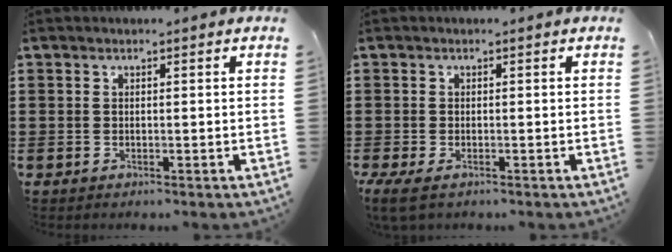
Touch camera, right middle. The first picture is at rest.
{"total": 1.3, "force": [-0.6, 0.4, 1.1], "torque": [-0.036, -0.006, -0.016]}